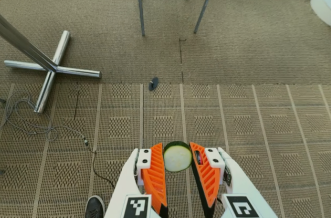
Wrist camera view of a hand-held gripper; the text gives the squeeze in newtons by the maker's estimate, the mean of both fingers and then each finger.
{"total": 7.8, "left": 7.6, "right": 7.9}